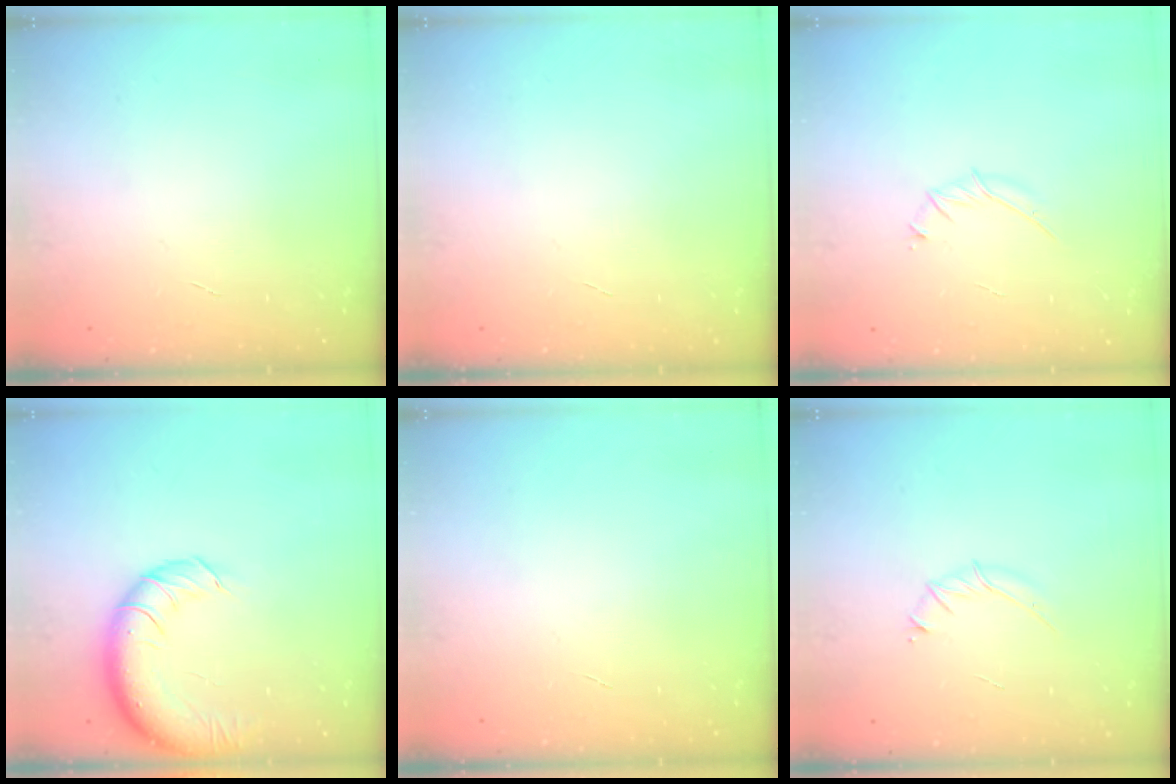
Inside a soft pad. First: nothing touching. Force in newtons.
{"total": 0.0}
{"total": 3.3, "press": 3.2, "slide": 0.9}
{"total": 14.3, "press": 14.0, "slide": 2.9}
{"total": 0.0}
{"total": 3.2, "press": 3.1, "slide": 0.9}